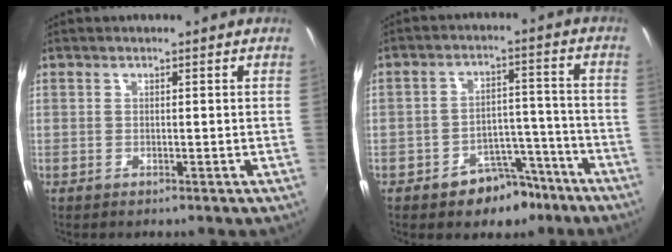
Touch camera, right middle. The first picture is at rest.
{"total": 9.1, "force": [-6.2, 5.6, 3.5], "torque": [-0.063, 0.030, -0.073]}